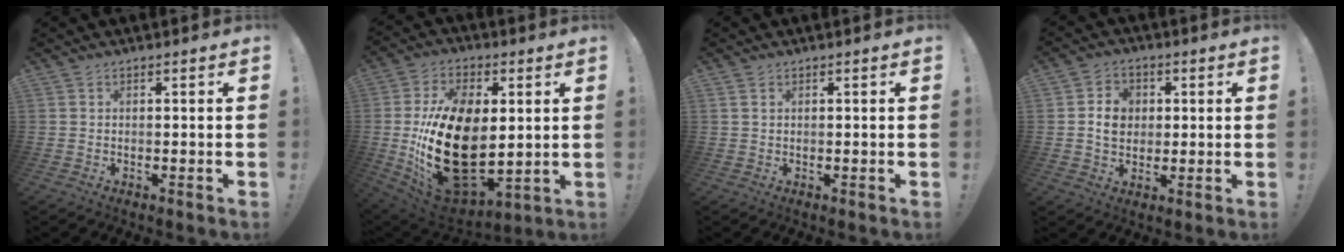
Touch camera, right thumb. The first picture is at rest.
{"total": 28.3, "force": [-0.4, 17.5, 22.2], "torque": [-0.448, -0.011, 0.010]}
{"total": 1.2, "force": [0.6, 0.7, 0.7], "torque": [-0.021, 0.005, 0.014]}
{"total": 8.1, "force": [0.9, 7.1, 3.9], "torque": [-0.044, 0.004, 0.018]}